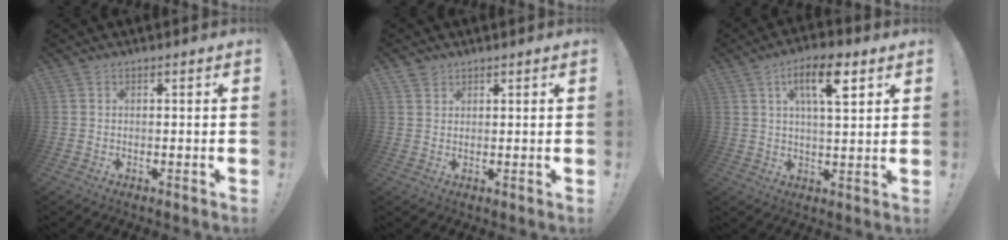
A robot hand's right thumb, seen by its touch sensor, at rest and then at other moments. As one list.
[{"total": 2.2, "force": [1.9, 1.2, 0.2], "torque": [0.010, -0.014, 0.034]}, {"total": 11.9, "force": [4.8, 4.1, 10.1], "torque": [-0.160, -0.004, 0.078]}]